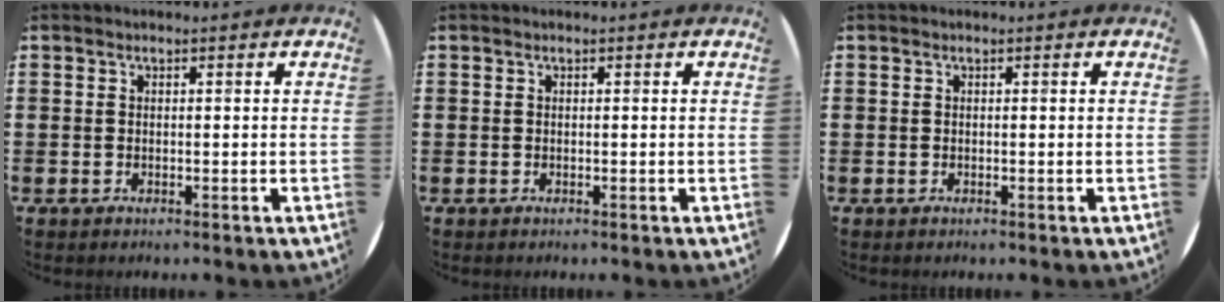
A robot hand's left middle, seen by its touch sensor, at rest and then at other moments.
{"total": 0.0}
{"total": 0.0}